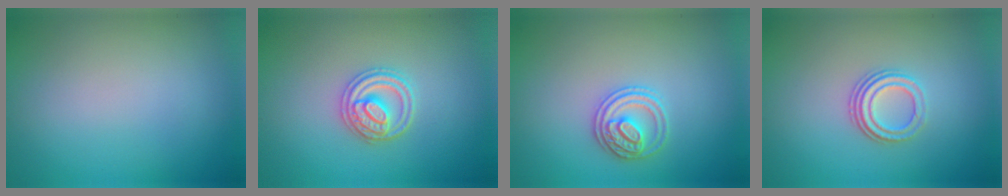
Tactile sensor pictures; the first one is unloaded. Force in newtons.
{"total": 2.8, "press": 2.8, "slide": 0.4}
{"total": 2.7, "press": 2.6, "slide": 0.5}
{"total": 3.0, "press": 2.2, "slide": 2.0}